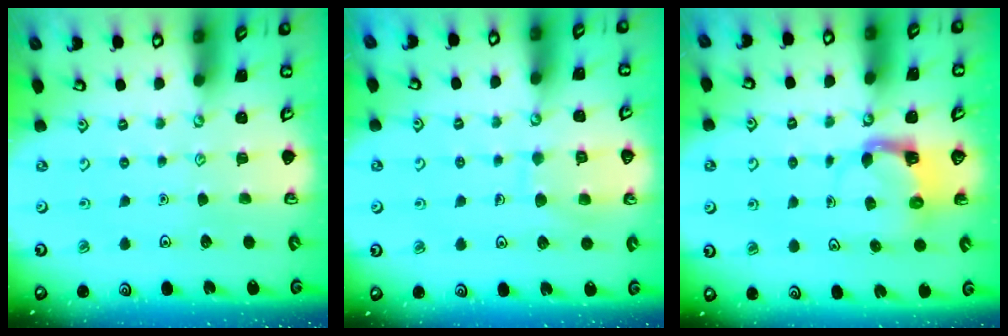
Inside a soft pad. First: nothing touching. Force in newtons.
{"total": 8.4, "press": 8.3, "slide": 0.6}
{"total": 3.9, "press": 3.9, "slide": 0.6}